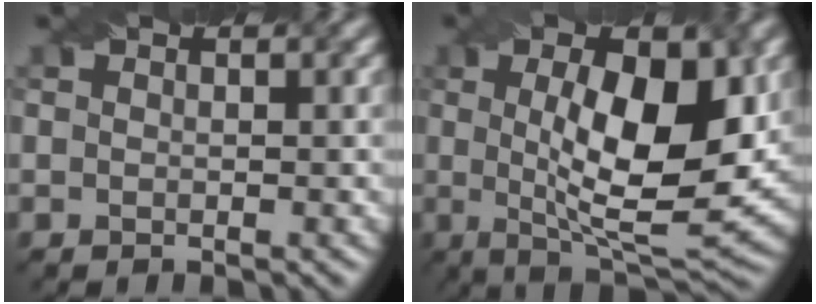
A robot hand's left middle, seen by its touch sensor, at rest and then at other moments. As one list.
[{"total": 11.0, "force": [1.0, 3.8, 10.2], "torque": [-0.154, -0.005, 0.021]}]